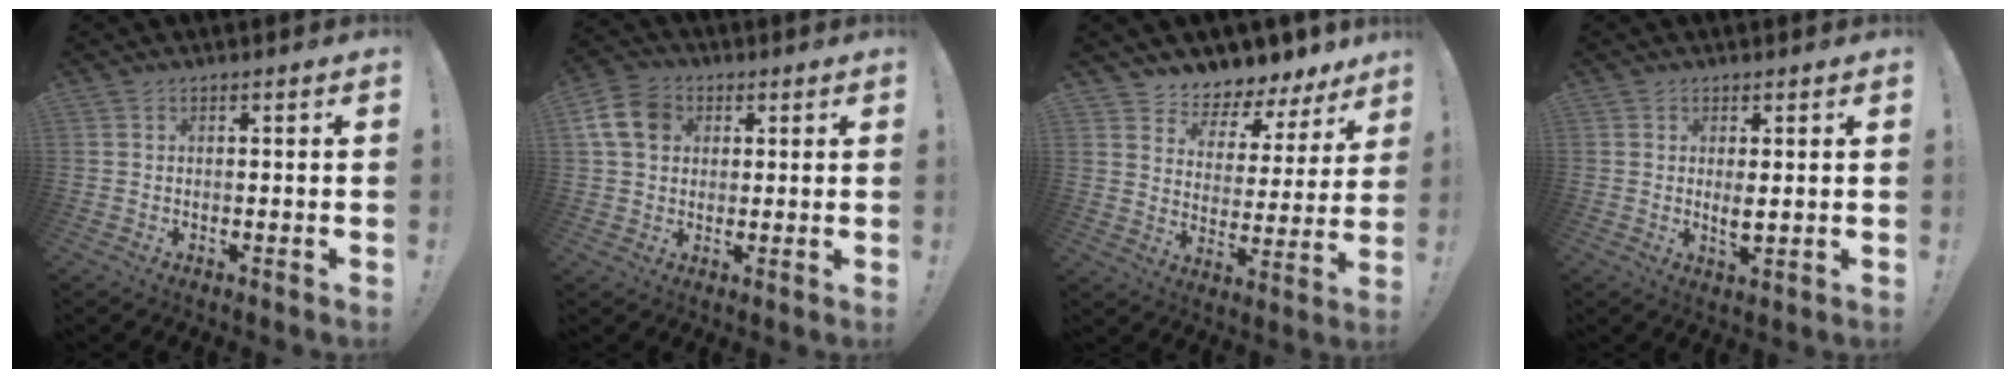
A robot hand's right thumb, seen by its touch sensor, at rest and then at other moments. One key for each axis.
{"total": 11.1, "fx": 3.3, "fy": 8.7, "fz": 6.0, "tx": -0.116, "ty": 0.001, "tz": 0.069}
{"total": 6.0, "fx": 5.1, "fy": 3.0, "fz": 0.9, "tx": -0.014, "ty": -0.062, "tz": 0.091}
{"total": 3.1, "fx": 0.7, "fy": 0.9, "fz": 2.9, "tx": -0.031, "ty": -0.013, "tz": 0.008}